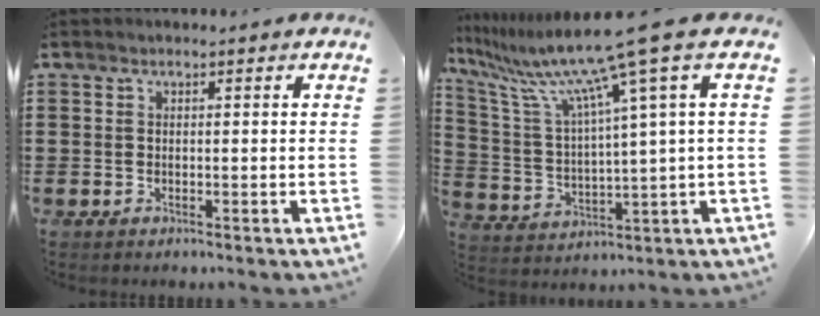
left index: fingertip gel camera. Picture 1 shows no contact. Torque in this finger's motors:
{"motor_torque": [1.11, -1.03, 0.84, 0.21]}